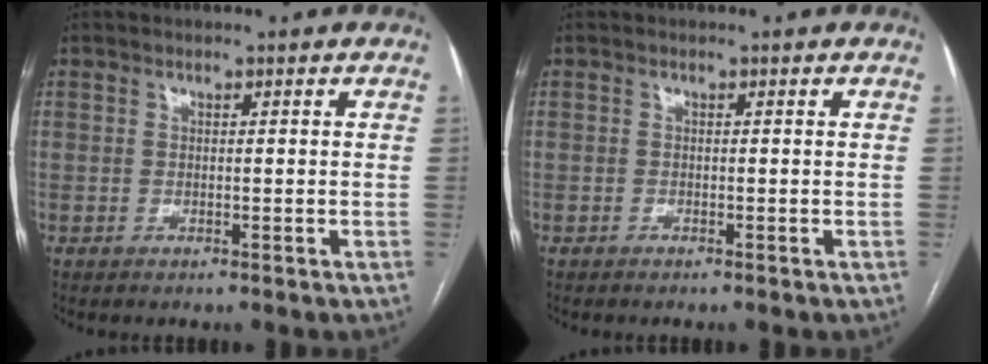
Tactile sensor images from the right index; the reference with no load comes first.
{"total": 0.0}